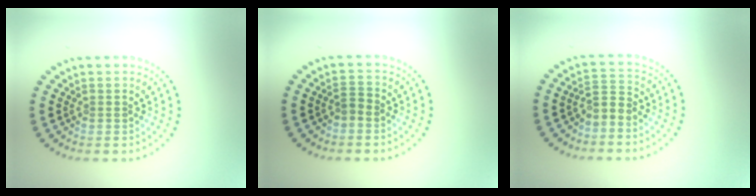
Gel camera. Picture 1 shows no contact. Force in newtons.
{"total": 1.1, "press": 0.9, "slide": 0.6}
{"total": 1.9, "press": 1.4, "slide": 1.2}